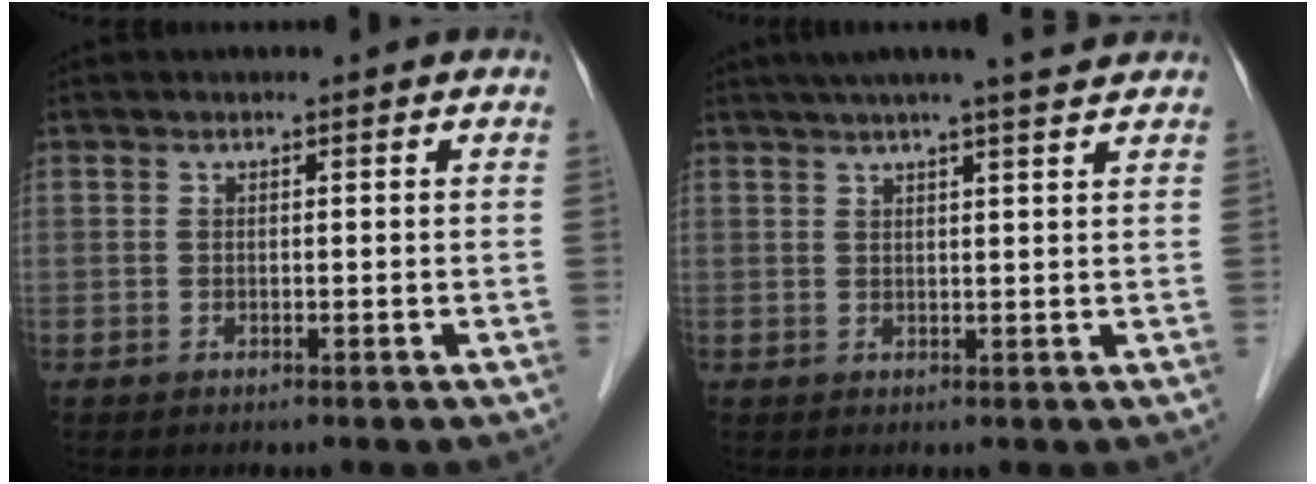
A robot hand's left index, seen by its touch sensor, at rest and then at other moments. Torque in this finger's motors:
{"motor_torque": [0.07, -0.81, 0.20, 0.00]}